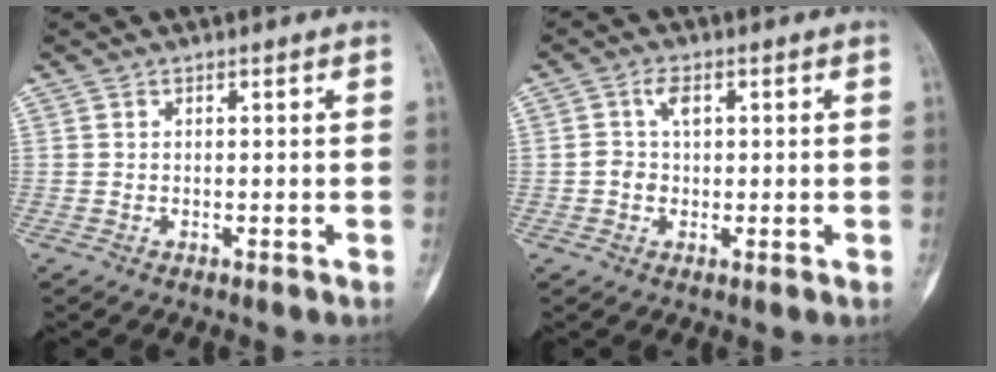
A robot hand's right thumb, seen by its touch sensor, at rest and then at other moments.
{"total": 3.4, "force": [0.8, 2.4, 2.3], "torque": [-0.034, 0.010, 0.013]}